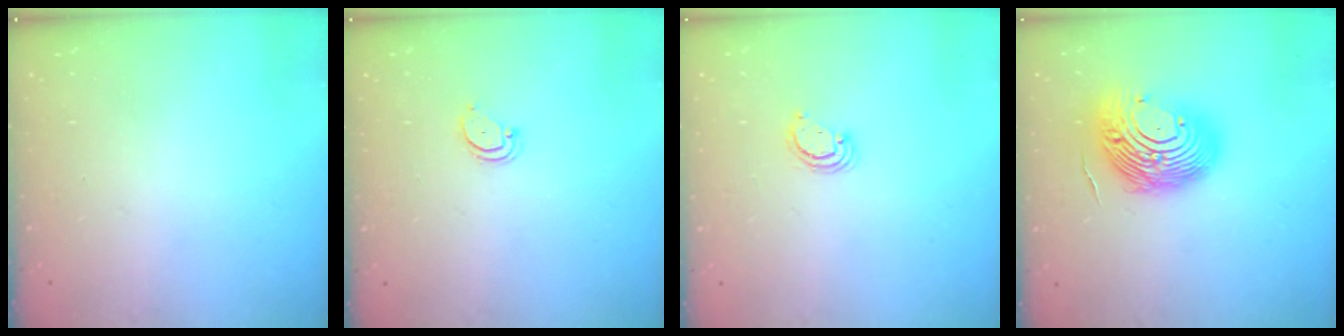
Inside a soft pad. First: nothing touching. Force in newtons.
{"total": 3.0, "press": 3.0, "slide": 0.3}
{"total": 2.6, "press": 2.6, "slide": 0.3}
{"total": 15.5, "press": 14.6, "slide": 5.1}